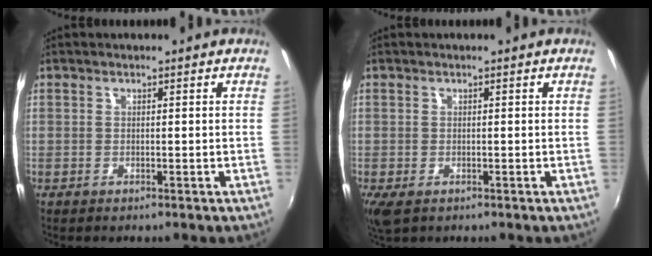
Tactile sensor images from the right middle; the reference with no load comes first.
{"total": 2.4, "force": [-1.0, 1.3, 1.7], "torque": [-0.034, -0.011, -0.014]}